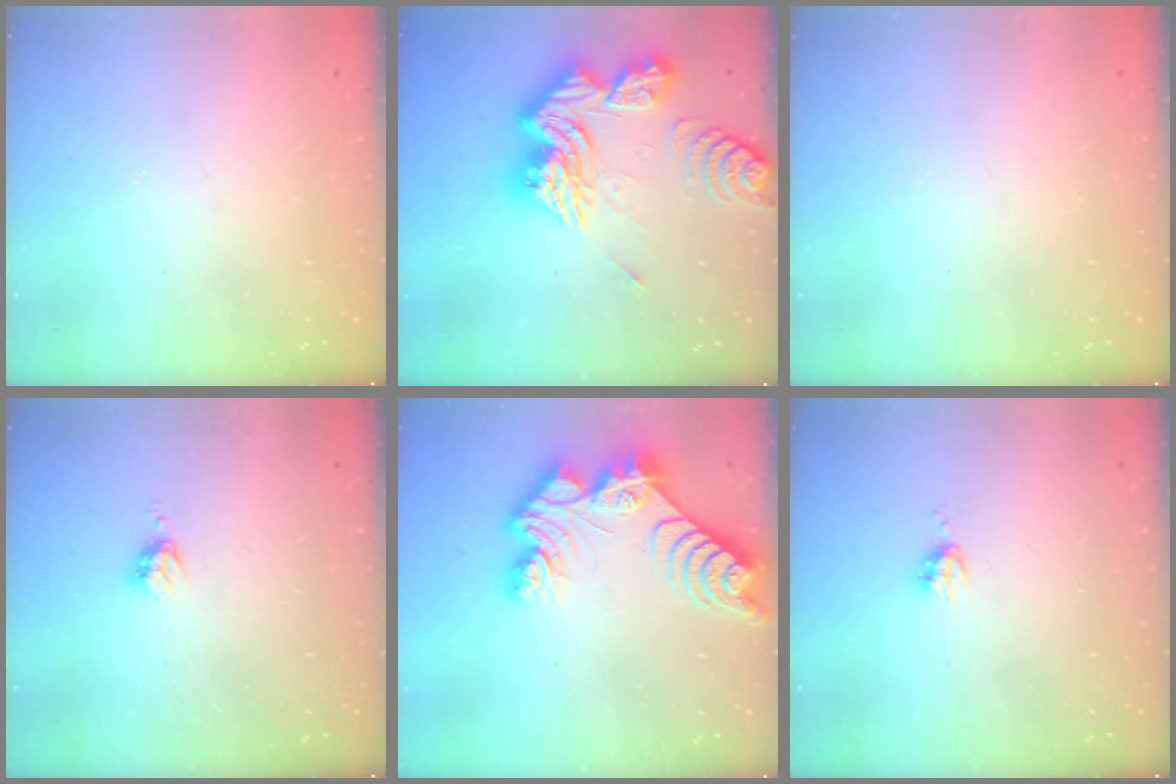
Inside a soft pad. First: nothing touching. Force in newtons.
{"total": 23.5, "press": 23.4, "slide": 2.4}
{"total": 0.0}
{"total": 3.2, "press": 3.2, "slide": 0.3}
{"total": 14.6, "press": 14.5, "slide": 1.1}
{"total": 4.8, "press": 4.8, "slide": 0.6}